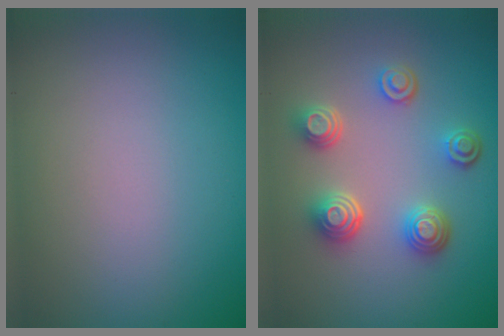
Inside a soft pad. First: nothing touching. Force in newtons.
{"total": 4.3, "press": 3.4, "slide": 2.6}